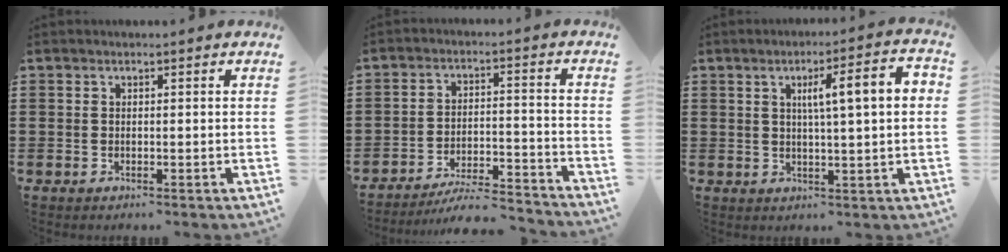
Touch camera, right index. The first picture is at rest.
{"total": 6.5, "force": [-6.1, 0.6, 1.9], "torque": [-0.035, 0.004, -0.119]}
{"total": 7.2, "force": [1.3, 1.0, 7.0], "torque": [-0.118, -0.005, 0.010]}